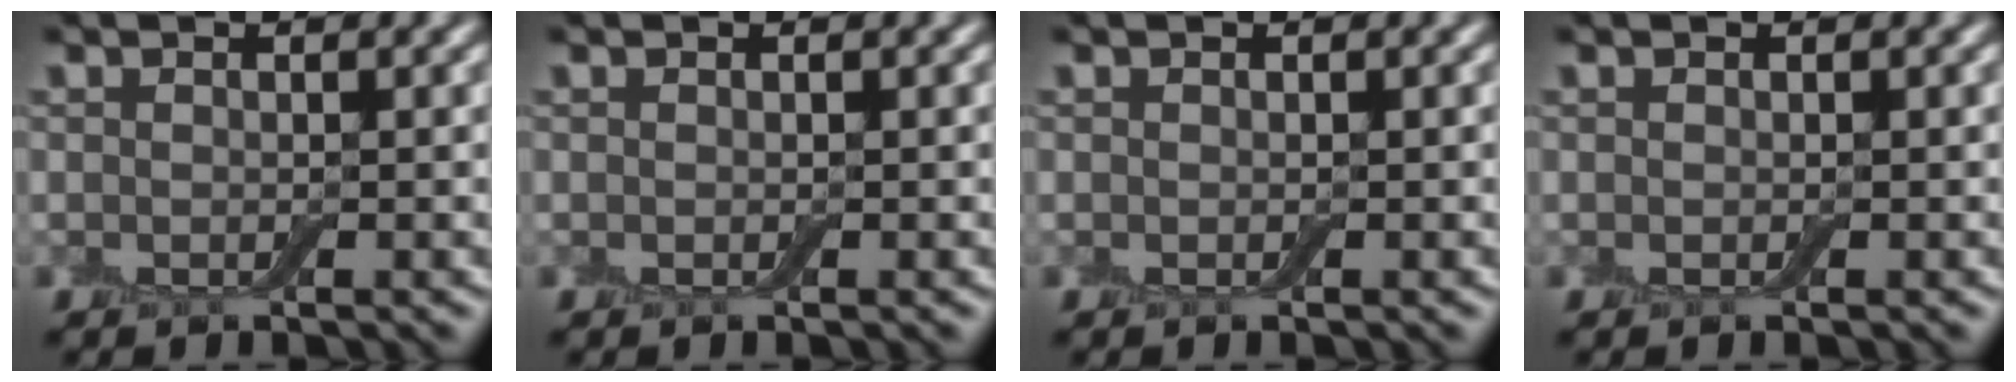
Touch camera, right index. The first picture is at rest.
{"total": 0.0}
{"total": 0.0}
{"total": 0.0}